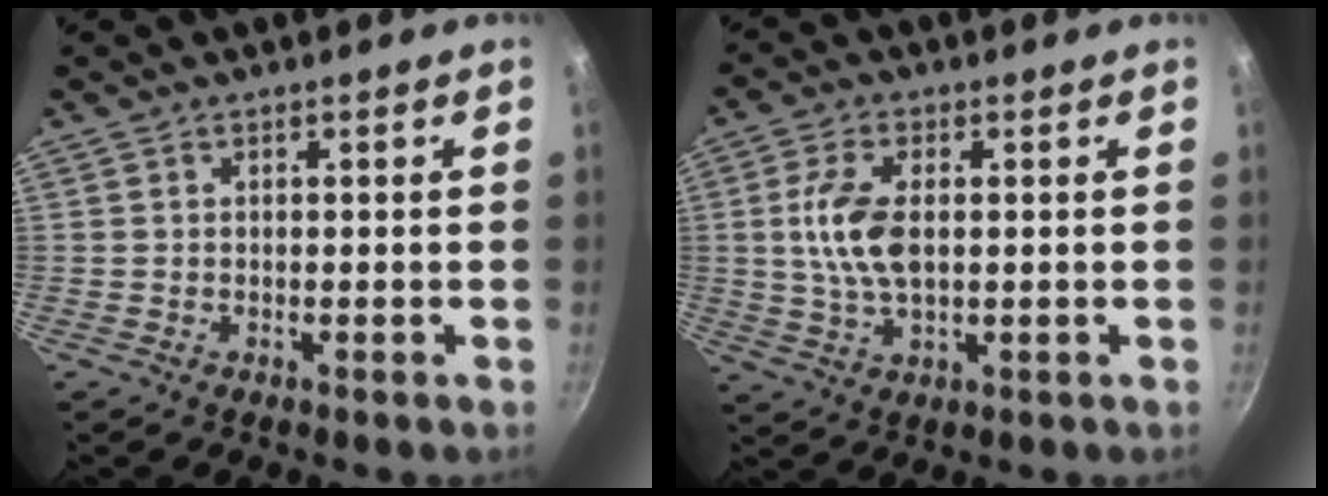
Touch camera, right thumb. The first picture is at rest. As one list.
[{"total": 9.3, "force": [0.9, 4.7, 7.9], "torque": [-0.168, -0.001, 0.019]}]